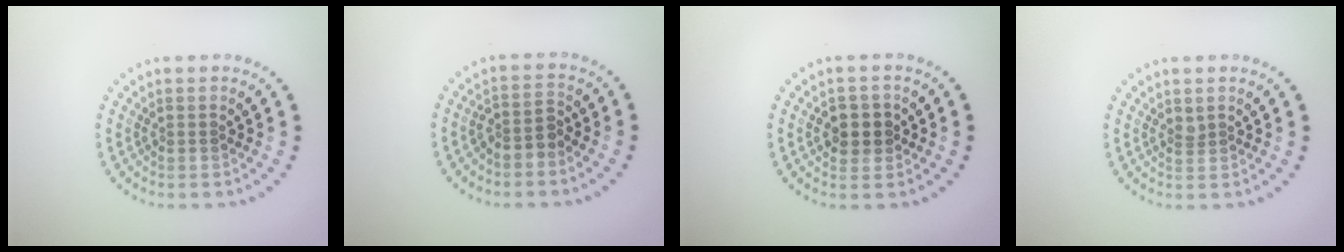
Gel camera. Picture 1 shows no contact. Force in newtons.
{"total": 2.2, "press": 1.7, "slide": 1.3}
{"total": 2.5, "press": 2.5, "slide": 0.6}
{"total": 0.8, "press": 0.6, "slide": 0.6}